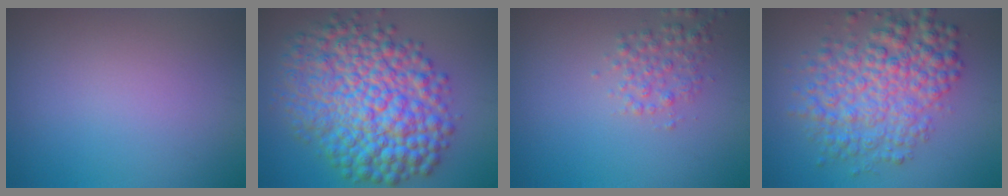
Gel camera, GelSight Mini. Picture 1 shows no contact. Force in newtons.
{"total": 11.0, "press": 11.0, "slide": 0.1}
{"total": 2.0, "press": 2.0, "slide": 0.1}
{"total": 7.0, "press": 7.0, "slide": 0.1}